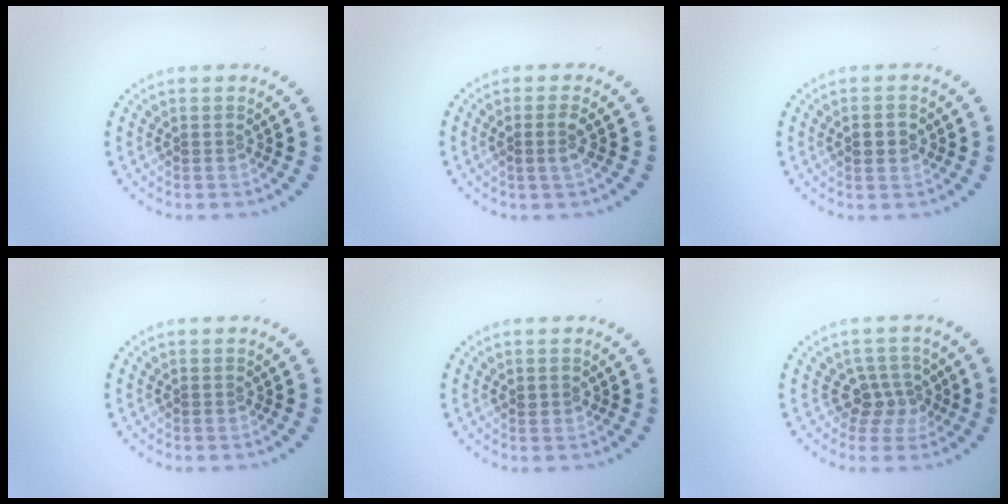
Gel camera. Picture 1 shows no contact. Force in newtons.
{"total": 1.3, "press": 1.2, "slide": 0.6}
{"total": 2.4, "press": 2.4, "slide": 0.0}
{"total": 0.0}
{"total": 0.8, "press": 0.8, "slide": 0.1}
{"total": 2.6, "press": 2.0, "slide": 1.7}